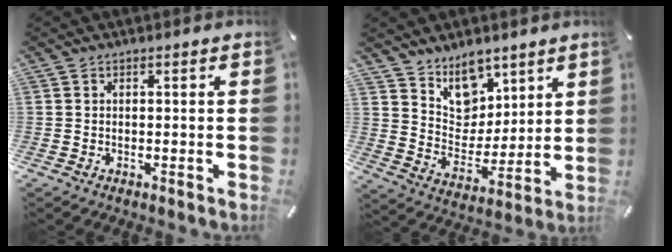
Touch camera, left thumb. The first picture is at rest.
{"total": 11.2, "force": [7.9, 7.6, 2.1], "torque": [-0.038, -0.072, 0.153]}